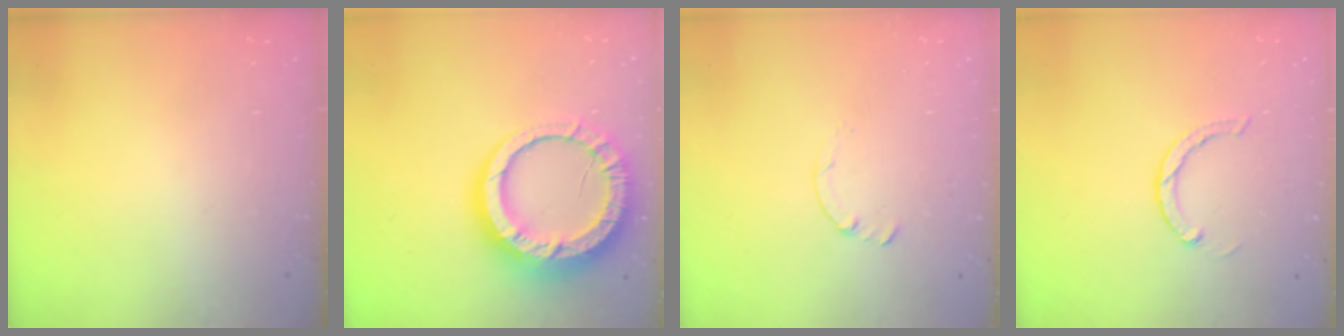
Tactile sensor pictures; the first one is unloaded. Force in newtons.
{"total": 19.9, "press": 19.8, "slide": 2.0}
{"total": 0.0}
{"total": 3.0, "press": 3.0, "slide": 0.1}